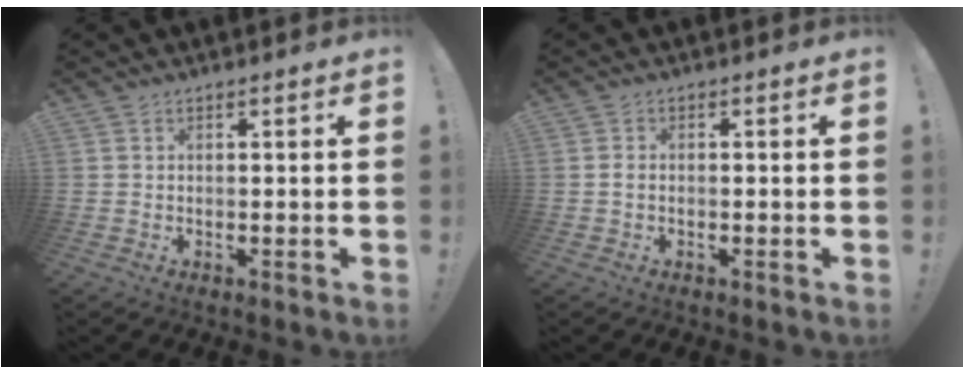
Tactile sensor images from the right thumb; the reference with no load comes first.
{"total": 1.0, "force": [-0.2, 0.6, 0.8], "torque": [-0.015, 0.003, -0.003]}